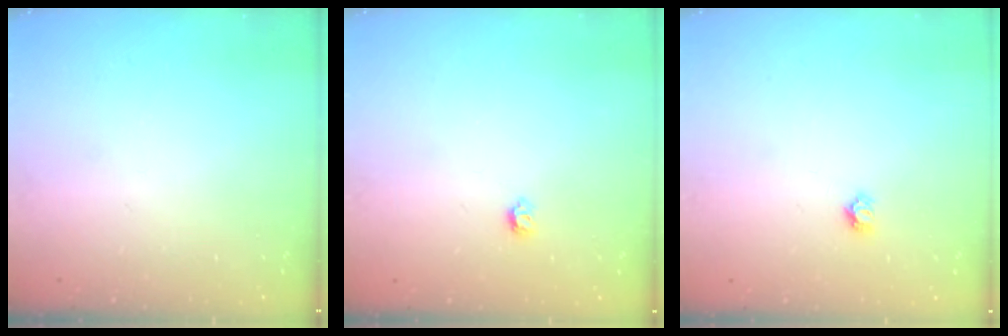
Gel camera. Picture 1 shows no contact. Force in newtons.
{"total": 3.8, "press": 3.7, "slide": 0.6}
{"total": 3.8, "press": 3.8, "slide": 0.3}